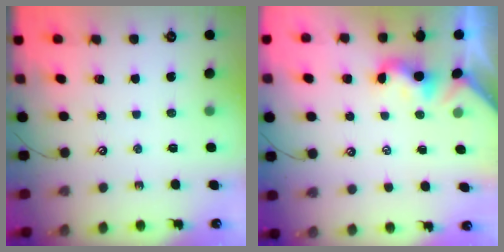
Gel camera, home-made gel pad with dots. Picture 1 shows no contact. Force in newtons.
{"total": 2.0, "press": 1.9, "slide": 0.5}